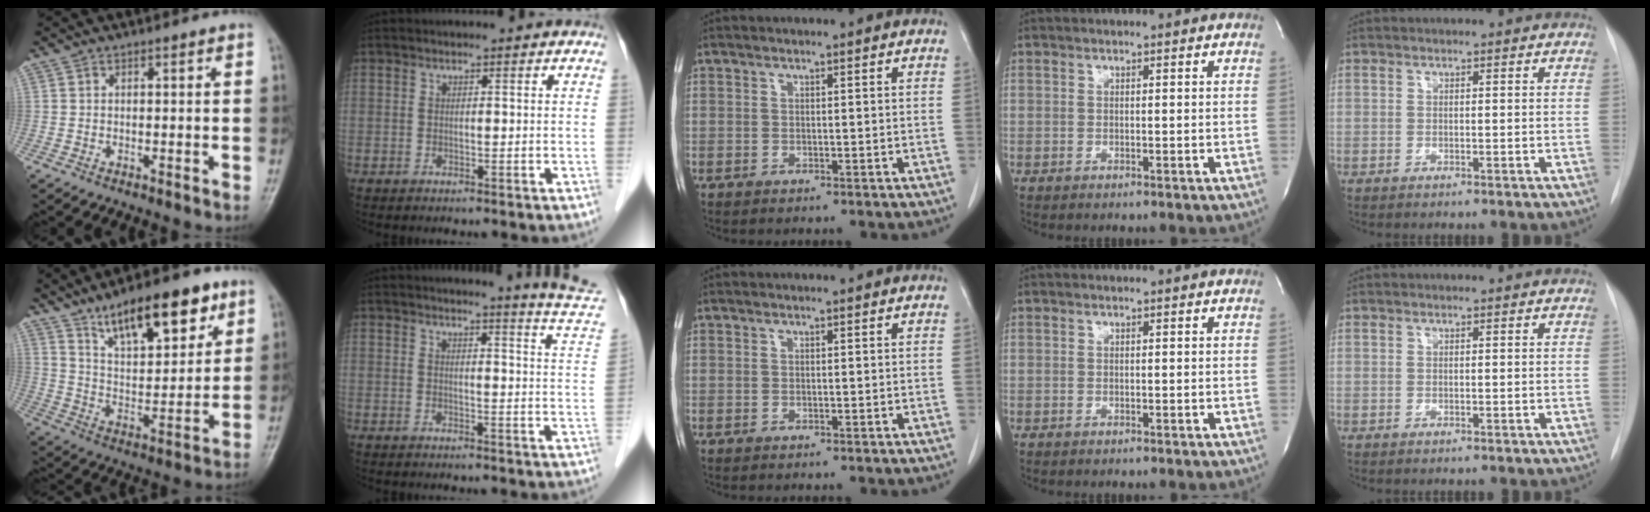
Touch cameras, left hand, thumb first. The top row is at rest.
{"thumb": {"total": 17.0, "force": [10.5, 6.6, 11.6], "torque": [-0.146, -0.046, 0.178]}, "index": {"total": 8.9, "force": [8.6, -1.9, 1.3], "torque": [-0.022, -0.088, 0.079]}}